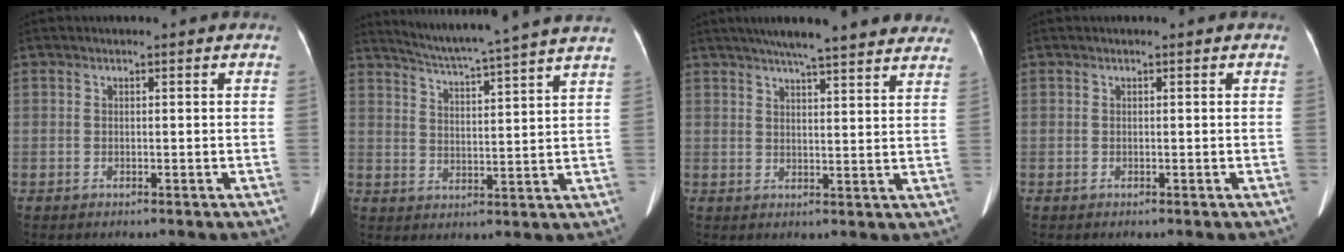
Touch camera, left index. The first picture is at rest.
{"total": 16.1, "force": [14.4, -1.7, 6.9], "torque": [-0.121, -0.019, 0.193]}
{"total": 17.6, "force": [15.0, 2.0, 9.0], "torque": [-0.130, 0.029, 0.186]}
{"total": 0.0}